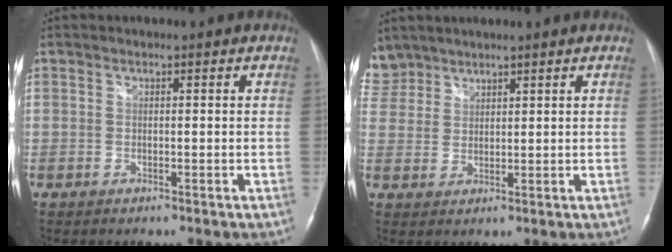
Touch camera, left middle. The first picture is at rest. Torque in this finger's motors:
{"motor_torque": [0.09, -0.21, 0.00, -0.02]}